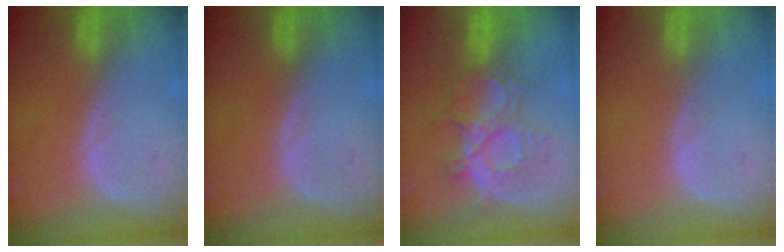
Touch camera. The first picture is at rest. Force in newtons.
{"total": 0.0}
{"total": 8.8, "press": 8.5, "slide": 2.3}
{"total": 0.0}